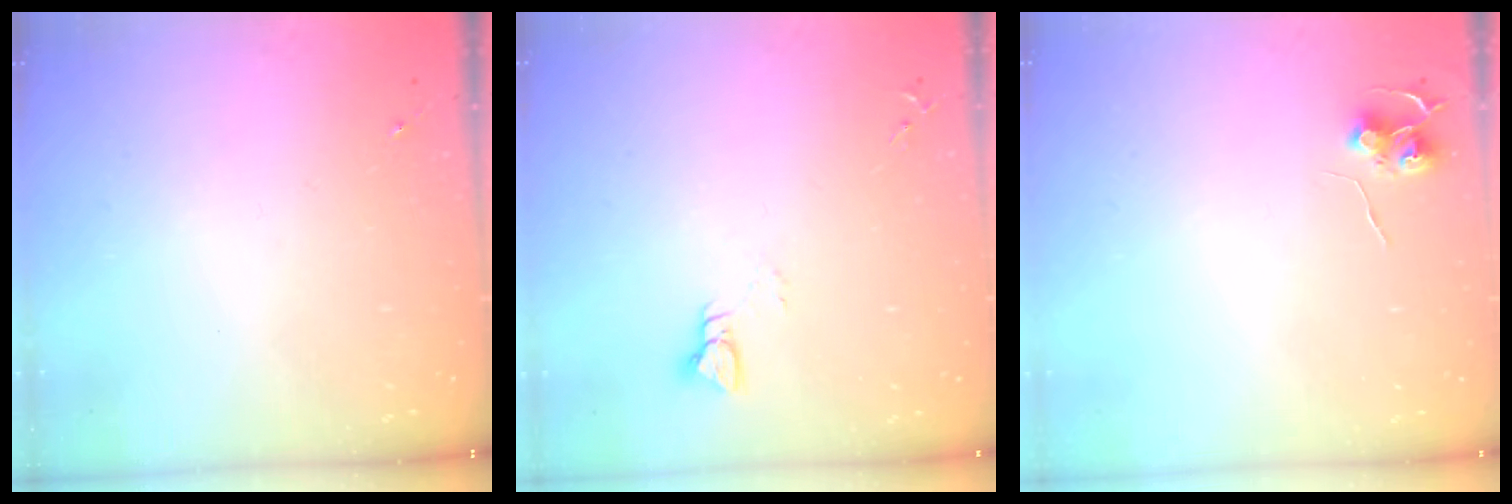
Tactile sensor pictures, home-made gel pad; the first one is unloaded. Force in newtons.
{"total": 3.0, "press": 3.0, "slide": 0.3}
{"total": 6.4, "press": 6.3, "slide": 0.6}